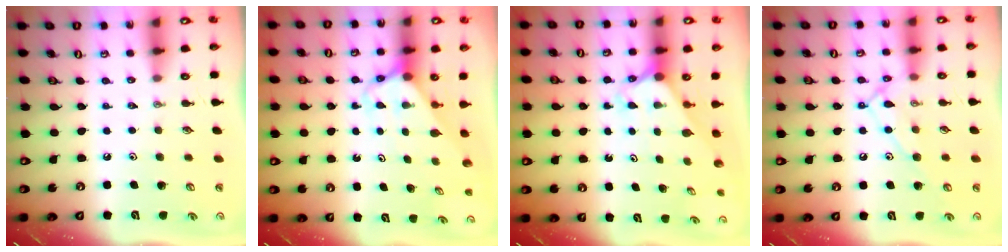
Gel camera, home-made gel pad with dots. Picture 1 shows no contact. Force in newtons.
{"total": 2.8, "press": 2.8, "slide": 0.2}
{"total": 2.2, "press": 2.2, "slide": 0.2}
{"total": 12.9, "press": 12.9, "slide": 0.9}